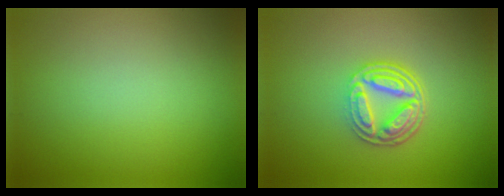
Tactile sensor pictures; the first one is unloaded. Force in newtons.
{"total": 5.1, "press": 3.9, "slide": 3.4}